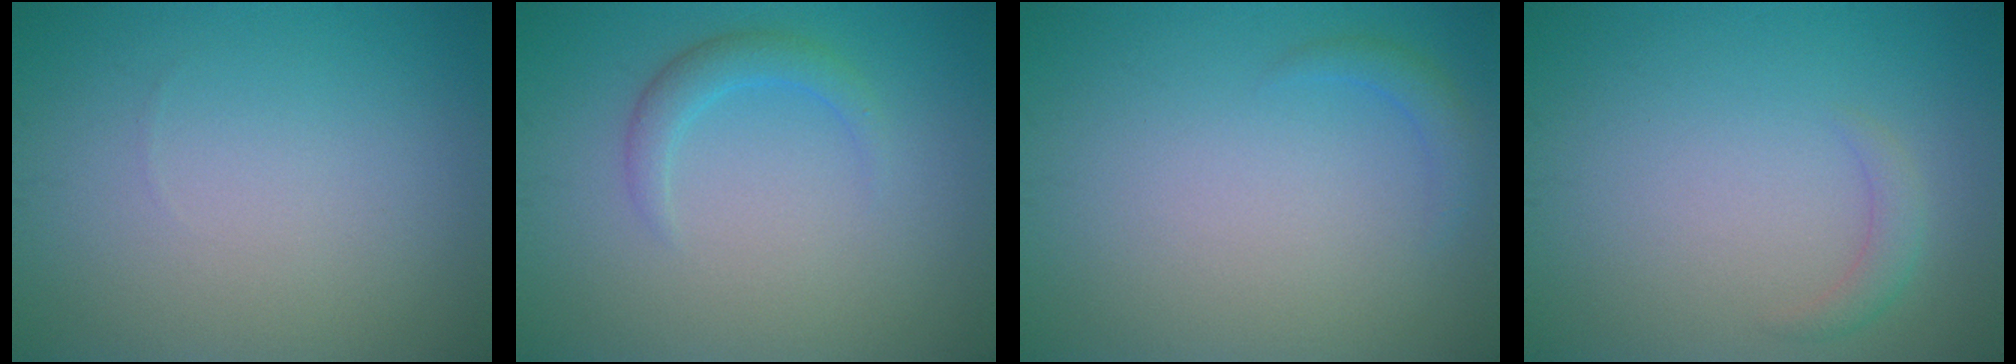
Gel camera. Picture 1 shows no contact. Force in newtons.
{"total": 2.0, "press": 2.0, "slide": 0.1}
{"total": 1.2, "press": 1.2, "slide": 0.1}
{"total": 1.3, "press": 1.3, "slide": 0.1}